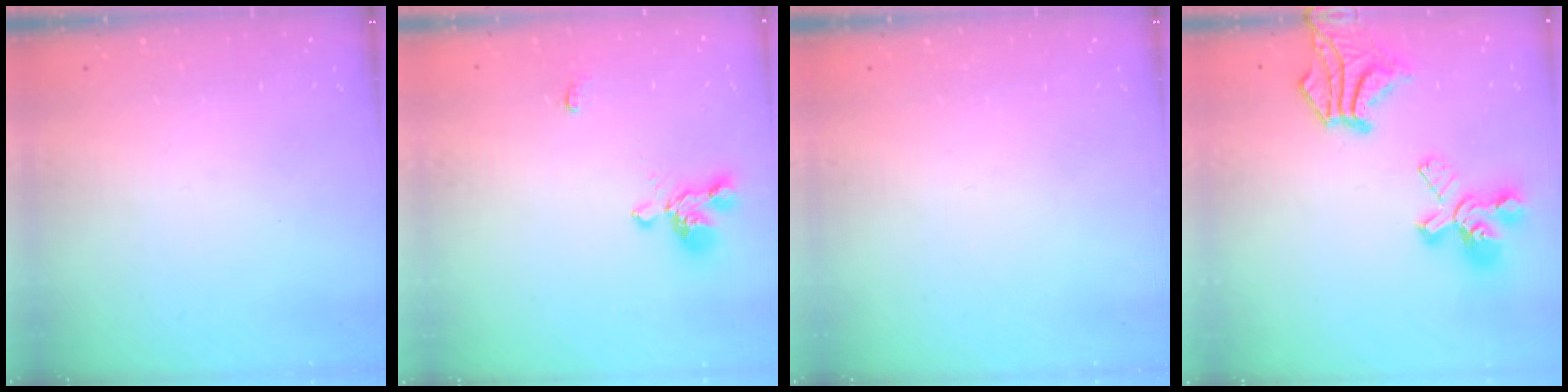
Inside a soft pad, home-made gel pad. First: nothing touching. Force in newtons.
{"total": 1.6, "press": 1.1, "slide": 1.1}
{"total": 0.0}
{"total": 10.0, "press": 9.5, "slide": 3.0}